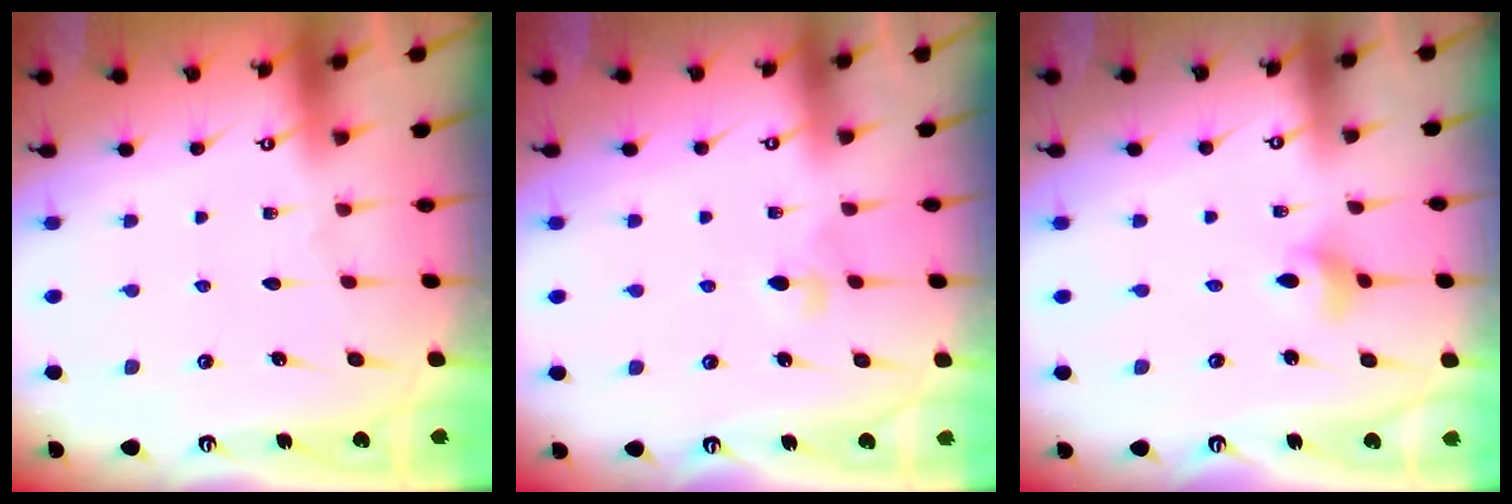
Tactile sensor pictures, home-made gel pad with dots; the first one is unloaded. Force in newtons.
{"total": 3.1, "press": 2.9, "slide": 0.9}
{"total": 2.8, "press": 2.8, "slide": 0.3}